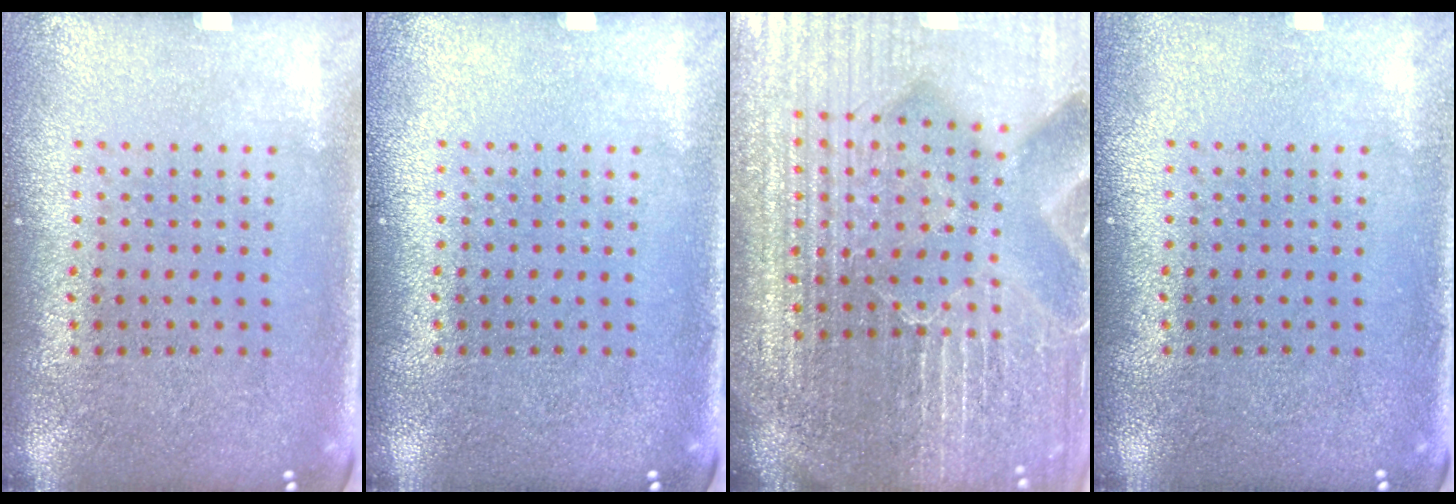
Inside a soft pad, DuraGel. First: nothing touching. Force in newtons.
{"total": 0.0}
{"total": 6.3, "press": 5.6, "slide": 2.8}
{"total": 0.7, "press": 0.7, "slide": 0.1}